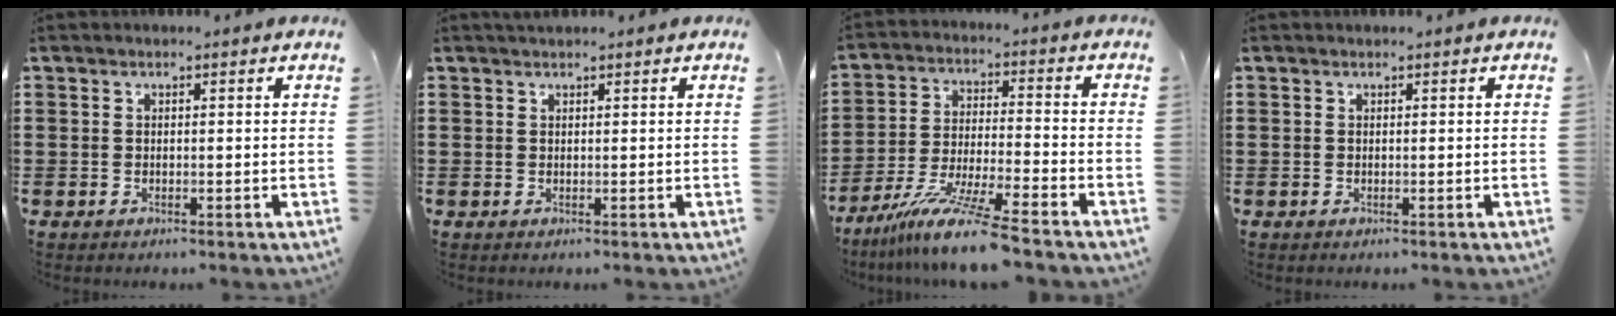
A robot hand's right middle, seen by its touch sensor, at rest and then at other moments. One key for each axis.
{"total": 0.8, "fx": 0.8, "fy": 0.1, "fz": 0.0, "tx": -0.003, "ty": -0.001, "tz": 0.016}
{"total": 10.2, "fx": -8.5, "fy": -1.0, "fz": 5.6, "tx": -0.113, "ty": -0.013, "tz": -0.167}
{"total": 0.0}